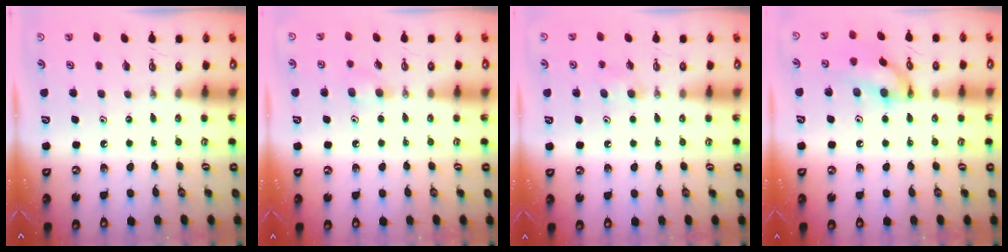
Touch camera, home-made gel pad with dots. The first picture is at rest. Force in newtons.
{"total": 4.7, "press": 4.5, "slide": 1.2}
{"total": 4.8, "press": 4.2, "slide": 2.3}
{"total": 13.3, "press": 13.3, "slide": 0.7}